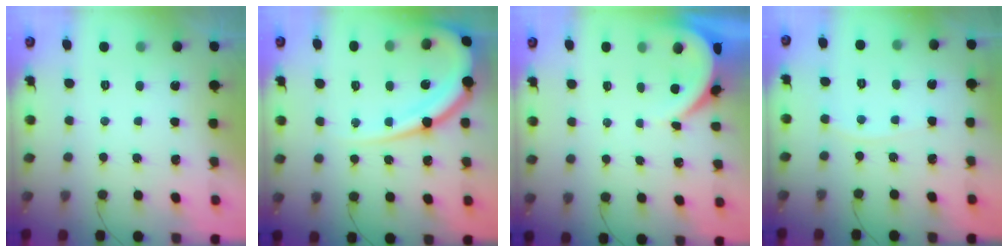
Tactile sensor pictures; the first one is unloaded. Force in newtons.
{"total": 17.0, "press": 16.9, "slide": 1.3}
{"total": 3.3, "press": 3.3, "slide": 0.6}
{"total": 2.6, "press": 2.5, "slide": 0.4}